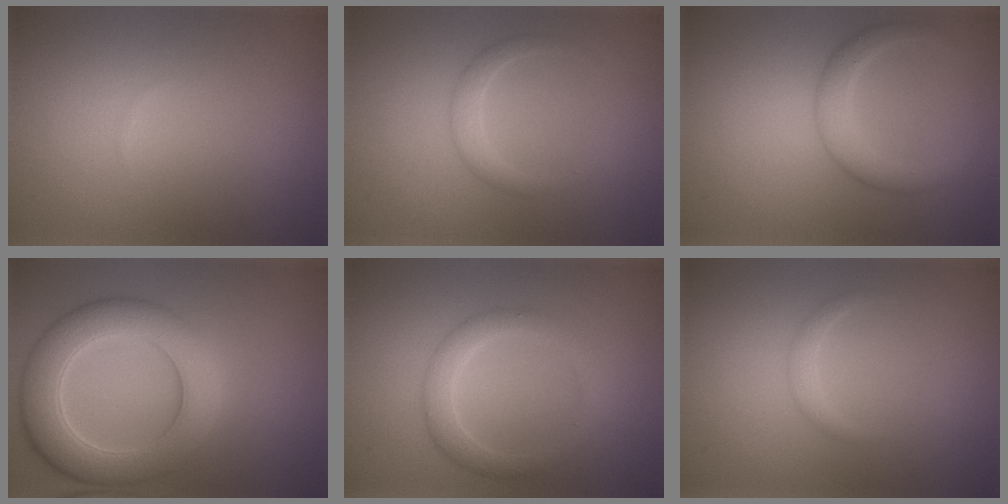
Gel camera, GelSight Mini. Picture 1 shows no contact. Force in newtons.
{"total": 1.4, "press": 1.4, "slide": 0.0}
{"total": 2.0, "press": 2.0, "slide": 0.2}
{"total": 7.4, "press": 7.4, "slide": 0.4}
{"total": 2.6, "press": 2.6, "slide": 0.0}
{"total": 0.8, "press": 0.8, "slide": 0.0}